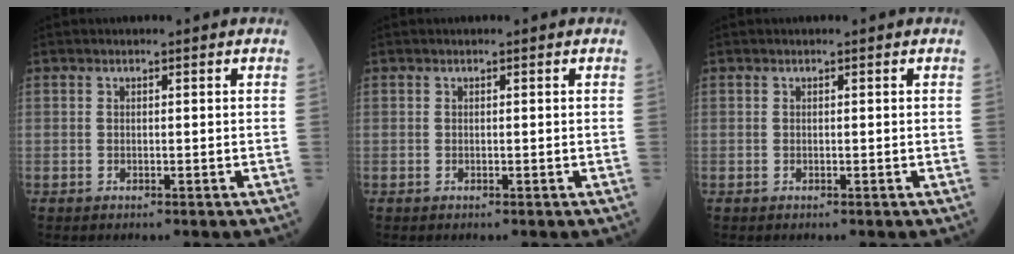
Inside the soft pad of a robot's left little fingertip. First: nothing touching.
{"total": 0.0}
{"total": 0.0}